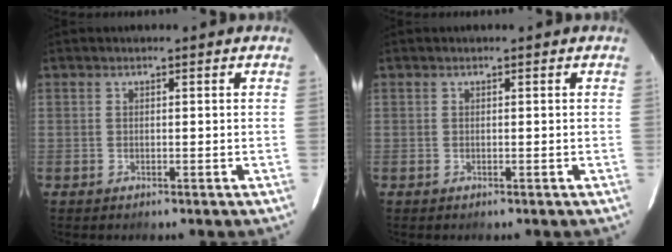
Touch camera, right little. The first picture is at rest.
{"total": 0.0}